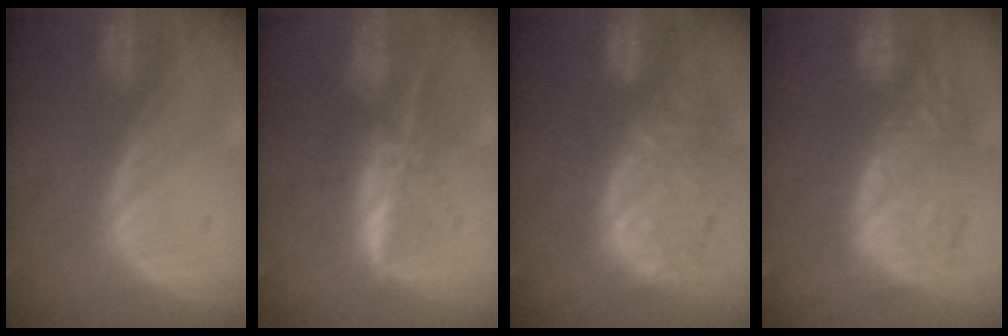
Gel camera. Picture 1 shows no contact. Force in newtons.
{"total": 7.7, "press": 6.5, "slide": 4.1}
{"total": 11.5, "press": 9.8, "slide": 5.9}
{"total": 10.0, "press": 9.9, "slide": 1.7}